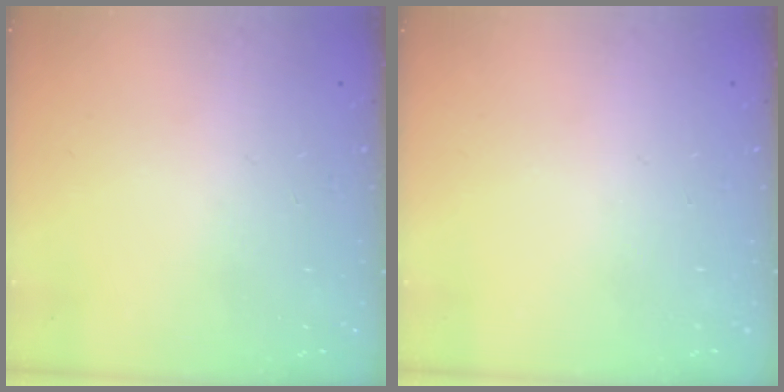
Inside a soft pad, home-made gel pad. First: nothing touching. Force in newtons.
{"total": 0.0}